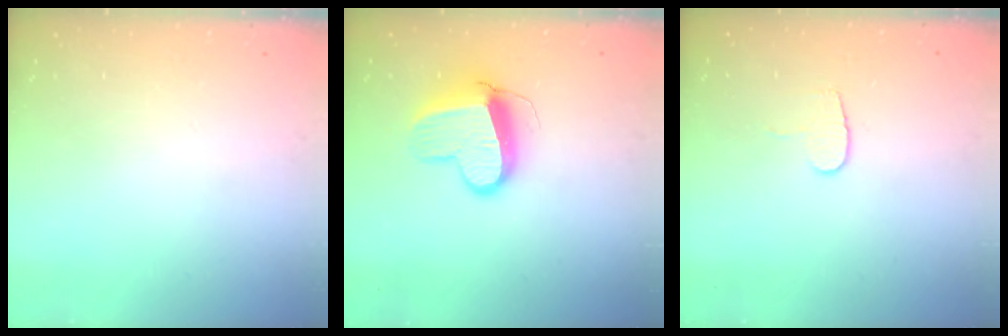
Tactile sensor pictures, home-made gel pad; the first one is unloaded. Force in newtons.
{"total": 11.5, "press": 11.4, "slide": 1.3}
{"total": 5.0, "press": 5.0, "slide": 0.5}